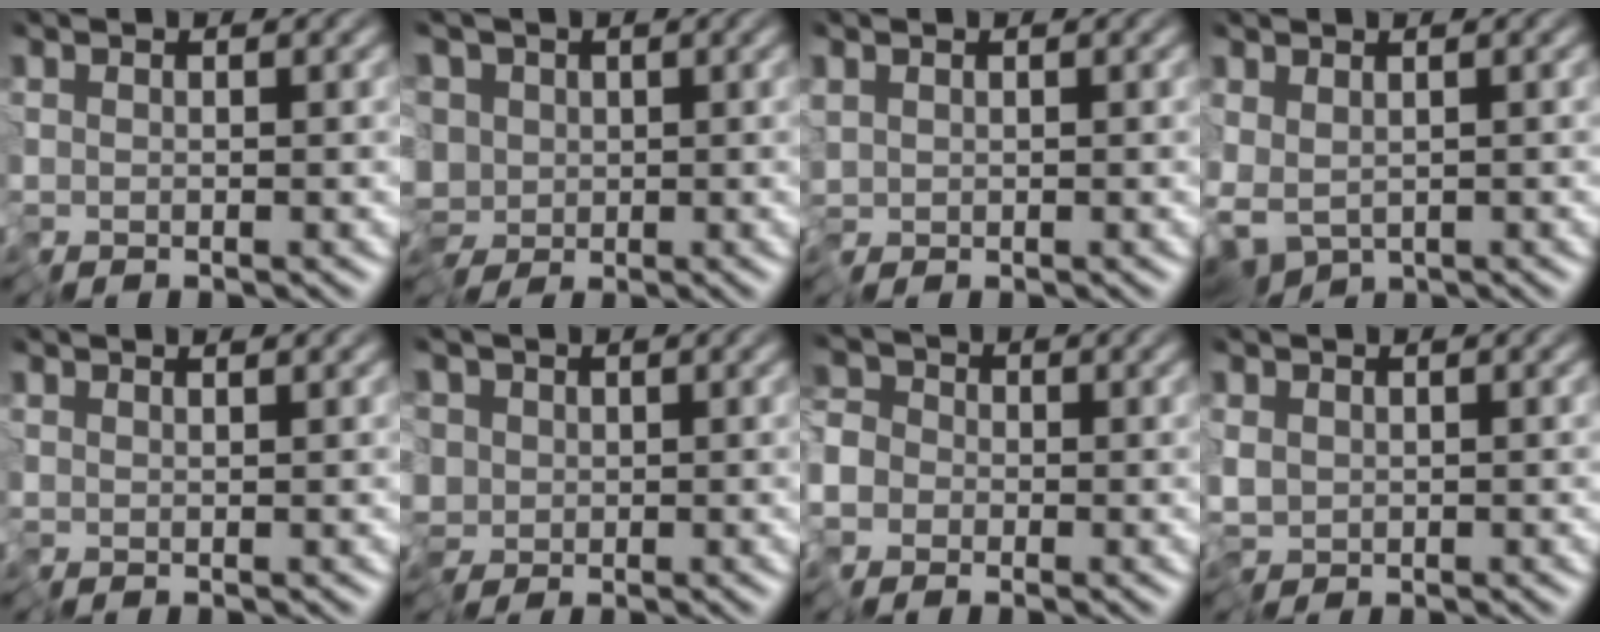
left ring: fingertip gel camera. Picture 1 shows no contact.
{"total": 6.7, "force": [-1.9, 5.3, 3.7], "torque": [-0.056, -0.012, -0.046]}
{"total": 0.9, "force": [-0.1, 0.8, 0.3], "torque": [-0.009, -0.001, -0.002]}
{"total": 3.8, "force": [-0.6, 2.5, 2.7], "torque": [-0.047, -0.015, 0.000]}
{"total": 0.7, "force": [0.6, 0.1, 0.5], "torque": [-0.012, 0.002, 0.008]}
{"total": 2.8, "force": [-0.8, 2.5, 0.9], "torque": [-0.018, -0.005, -0.027]}
{"total": 3.9, "force": [-1.7, 3.3, 0.9], "torque": [-0.015, 0.001, -0.047]}
{"total": 1.8, "force": [-0.3, 1.4, 1.0], "torque": [-0.028, -0.003, -0.011]}